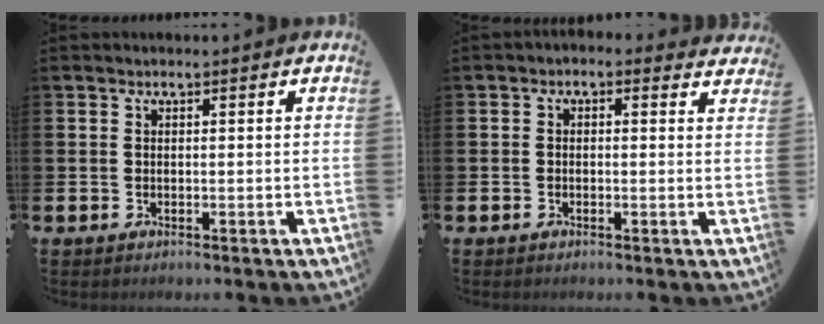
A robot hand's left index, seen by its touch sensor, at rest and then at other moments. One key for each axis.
{"total": 0.6, "fx": -0.2, "fy": 0.5, "fz": 0.3, "tx": -0.008, "ty": 0.006, "tz": -0.004}